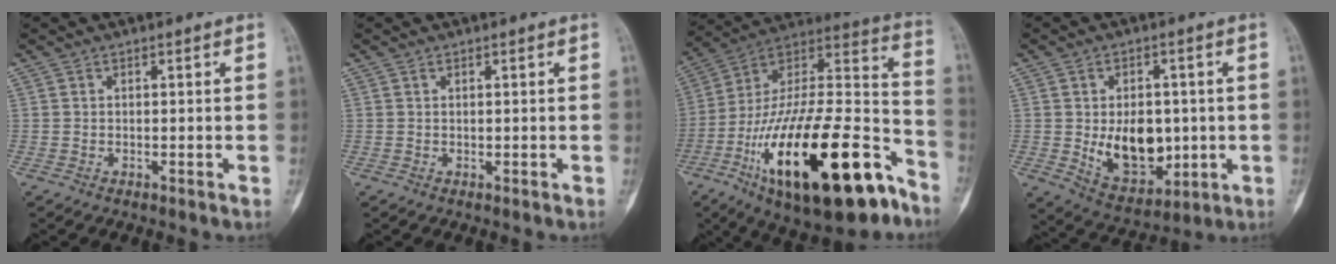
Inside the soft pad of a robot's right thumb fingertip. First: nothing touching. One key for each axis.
{"total": 0.0}
{"total": 35.6, "fx": -17.1, "fy": 13.4, "fz": 28.2, "tx": -0.455, "ty": 0.063, "tz": -0.276}
{"total": 12.8, "fx": -0.8, "fy": 8.4, "fz": 9.6, "tx": -0.107, "ty": -0.012, "tz": 0.008}